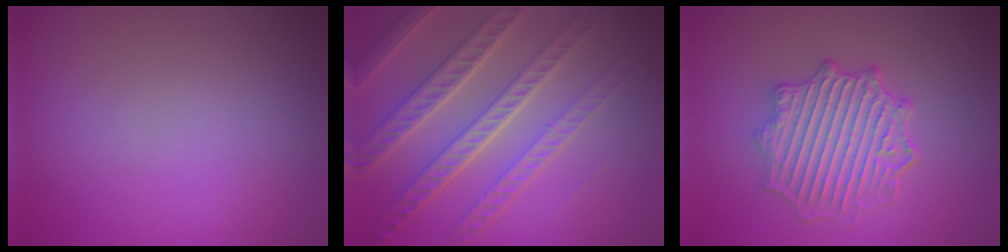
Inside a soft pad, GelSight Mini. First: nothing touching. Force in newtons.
{"total": 7.8, "press": 5.4, "slide": 5.6}
{"total": 5.2, "press": 4.6, "slide": 2.2}